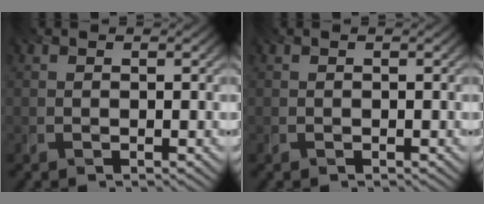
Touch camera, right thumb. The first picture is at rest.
{"total": 0.0}